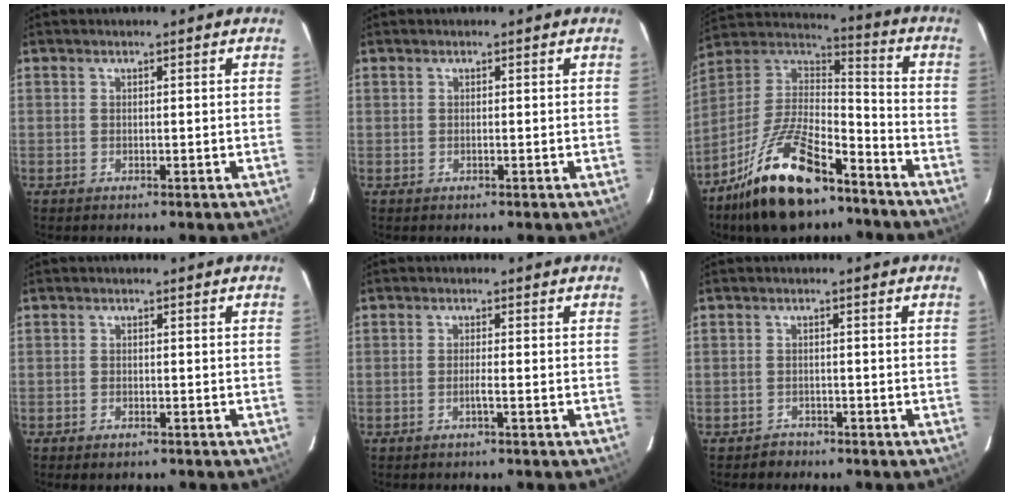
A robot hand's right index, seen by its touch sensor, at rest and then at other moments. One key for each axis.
{"total": 0.0}
{"total": 19.4, "fx": -13.1, "fy": 6.0, "fz": 12.9, "tx": -0.262, "ty": 0.006, "tz": -0.237}
{"total": 1.5, "fx": -1.1, "fy": 0.7, "fz": 0.8, "tx": -0.014, "ty": 0.001, "tz": -0.009}
{"total": 1.3, "fx": -0.5, "fy": -0.3, "fz": 1.2, "tx": -0.022, "ty": 0.000, "tz": -0.011}
{"total": 1.6, "fx": -1.2, "fy": 1.1, "fz": -0.4, "tx": 0.003, "ty": 0.005, "tz": -0.023}